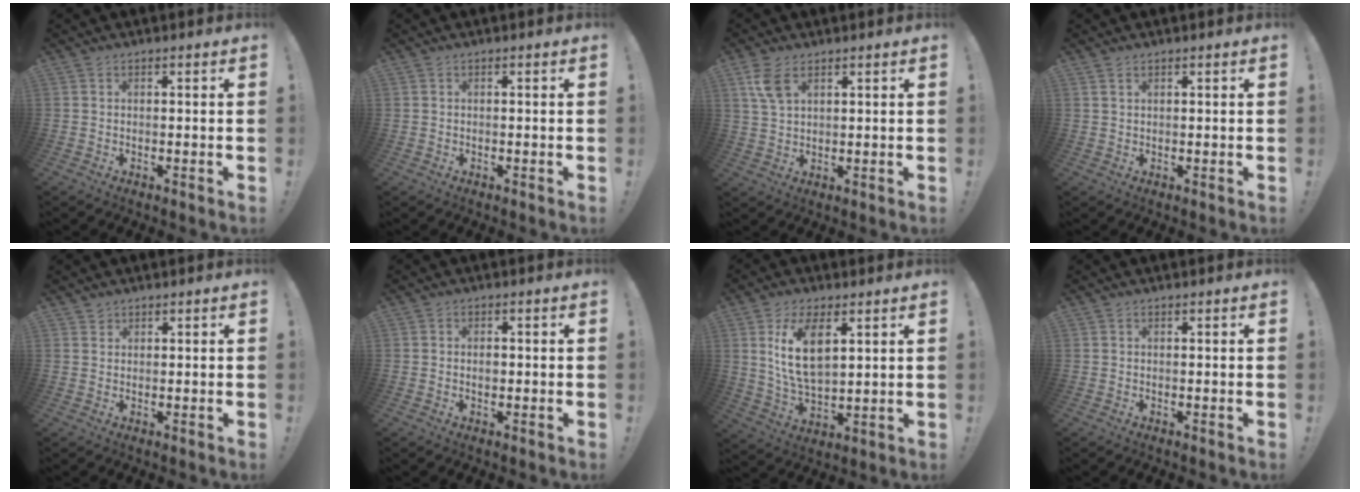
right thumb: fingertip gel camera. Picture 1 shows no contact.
{"total": 0.0}
{"total": 6.5, "force": [3.5, 3.2, 4.4], "torque": [-0.076, -0.010, 0.068]}
{"total": 1.4, "force": [0.9, 0.6, 0.9], "torque": [-0.018, 0.000, 0.017]}
{"total": 1.3, "force": [1.1, 0.6, 0.1], "torque": [-0.002, -0.007, 0.022]}
{"total": 1.6, "force": [-0.4, 1.1, 1.0], "torque": [-0.007, -0.001, -0.010]}
{"total": 12.1, "force": [4.6, 5.9, 9.4], "torque": [-0.182, -0.015, 0.082]}
{"total": 0.0}